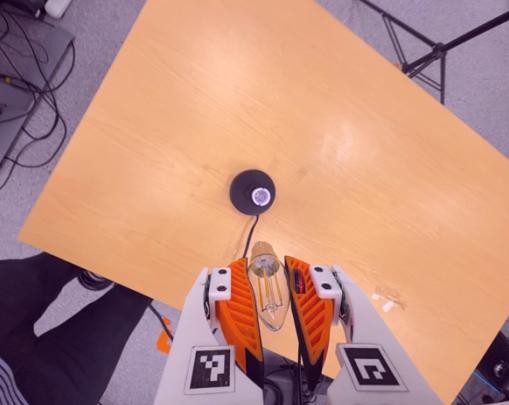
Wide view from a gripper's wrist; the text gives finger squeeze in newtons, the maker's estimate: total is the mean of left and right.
{"total": 20.7, "left": 23.1, "right": 18.4}